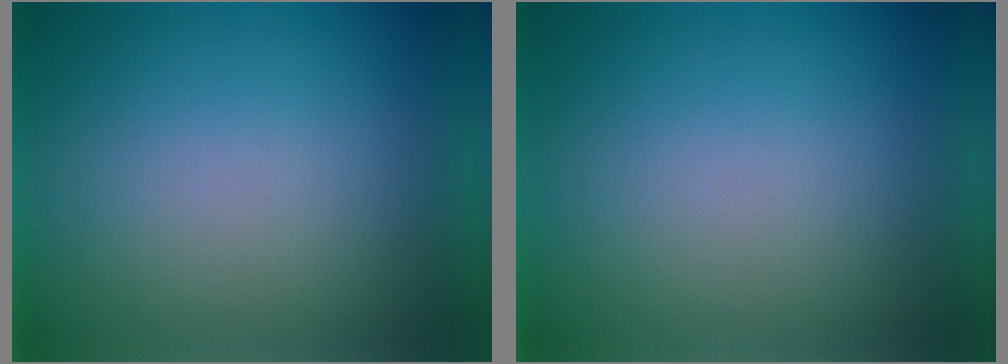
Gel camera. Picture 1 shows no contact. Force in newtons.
{"total": 0.0}